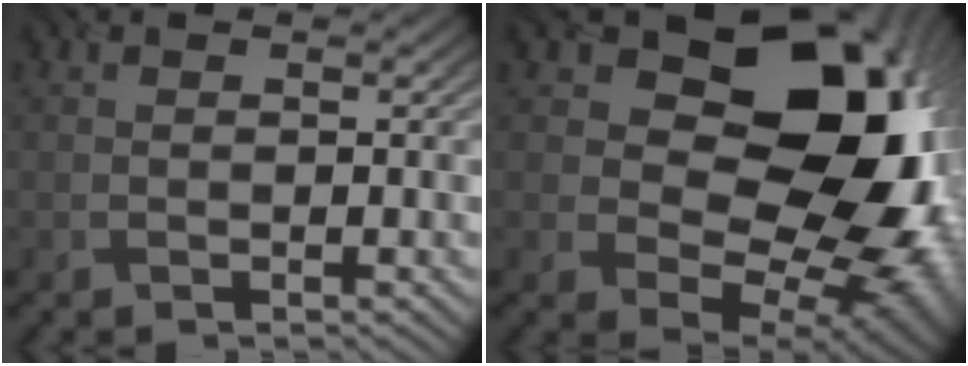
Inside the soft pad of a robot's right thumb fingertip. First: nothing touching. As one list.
[{"total": 20.2, "force": [5.1, 14.8, 12.7], "torque": [-0.178, 0.009, 0.101]}]